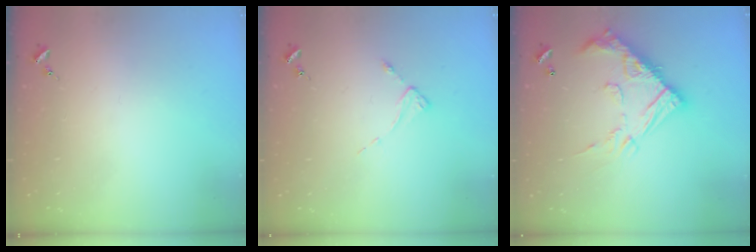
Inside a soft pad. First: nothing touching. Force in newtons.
{"total": 2.1, "press": 2.0, "slide": 0.4}
{"total": 20.8, "press": 20.8, "slide": 0.6}